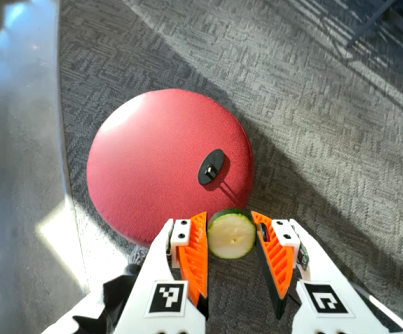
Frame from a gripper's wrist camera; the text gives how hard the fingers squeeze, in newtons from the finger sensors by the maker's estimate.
{"total": 9.9, "left": 10.2, "right": 9.6}